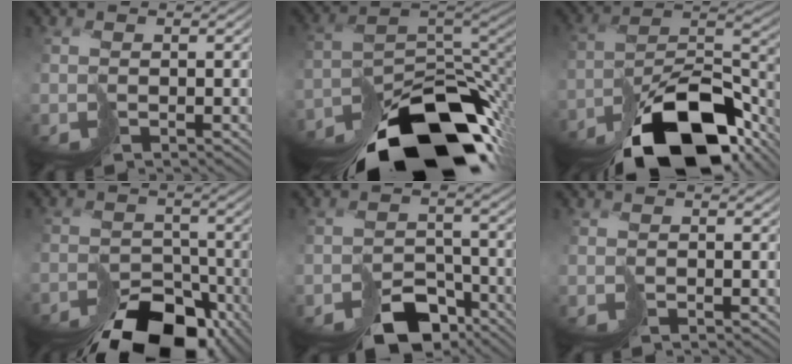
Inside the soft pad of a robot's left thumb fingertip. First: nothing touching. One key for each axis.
{"total": 18.0, "fx": -13.0, "fy": 7.7, "fz": 9.7, "tx": -0.160, "ty": -0.034, "tz": -0.182}
{"total": 17.3, "fx": -12.7, "fy": 6.5, "fz": 9.7, "tx": -0.160, "ty": -0.026, "tz": -0.199}
{"total": 13.4, "fx": -11.4, "fy": 5.3, "fz": 4.8, "tx": -0.062, "ty": -0.024, "tz": -0.155}
{"total": 7.4, "fx": -5.7, "fy": 3.8, "fz": 2.7, "tx": -0.034, "ty": -0.017, "tz": -0.088}
{"total": 0.0}